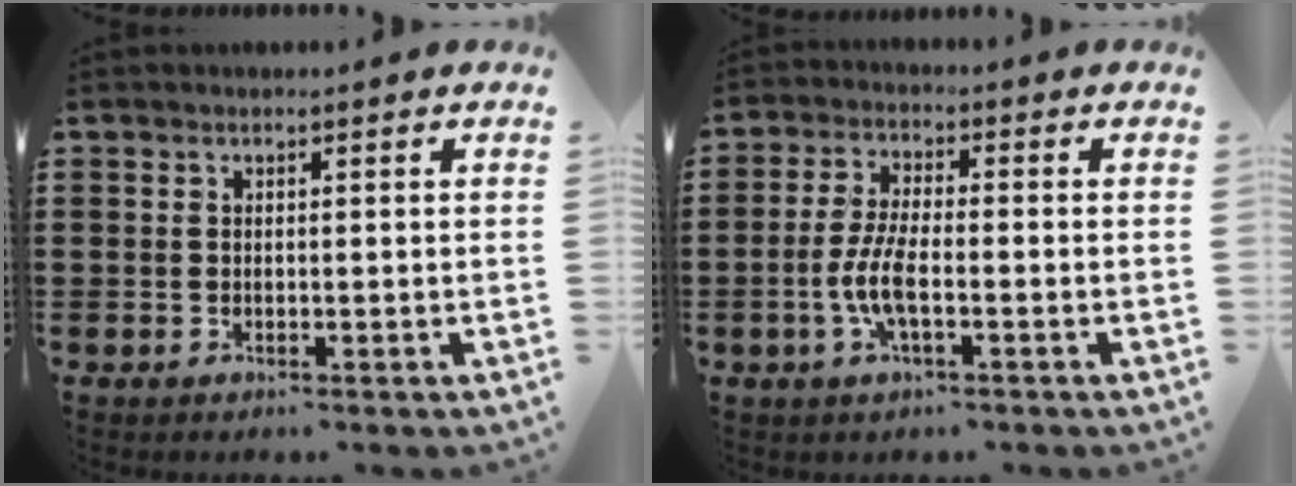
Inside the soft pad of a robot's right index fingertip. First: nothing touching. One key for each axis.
{"total": 5.8, "fx": -1.7, "fy": 1.7, "fz": 5.3, "tx": -0.126, "ty": -0.008, "tz": -0.038}